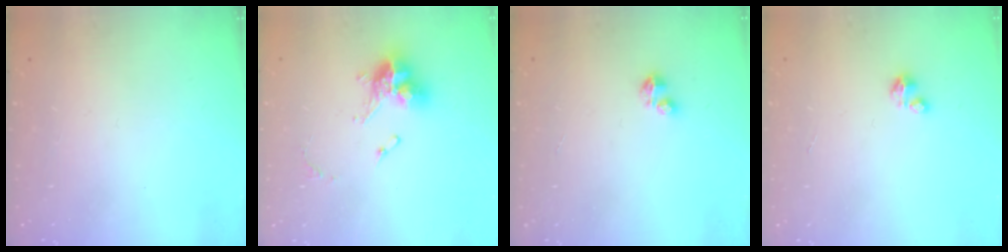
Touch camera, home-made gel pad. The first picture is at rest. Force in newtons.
{"total": 11.4, "press": 11.4, "slide": 0.9}
{"total": 1.6, "press": 1.6, "slide": 0.3}
{"total": 1.2, "press": 1.2, "slide": 0.2}